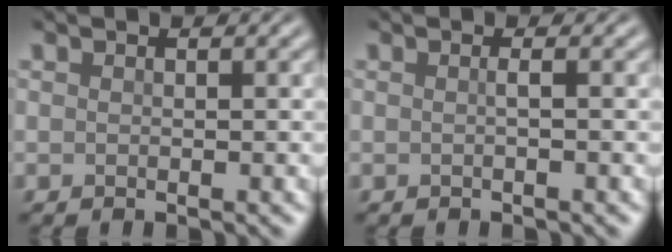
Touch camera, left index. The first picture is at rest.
{"total": 0.8, "force": [0.0, 0.2, 0.7], "torque": [-0.009, 0.001, -0.004]}